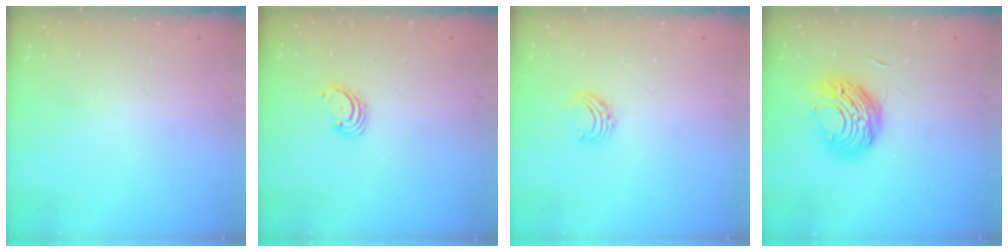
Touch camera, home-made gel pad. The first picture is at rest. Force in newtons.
{"total": 1.7, "press": 1.7, "slide": 0.2}
{"total": 5.0, "press": 5.0, "slide": 0.5}
{"total": 11.4, "press": 11.3, "slide": 0.5}